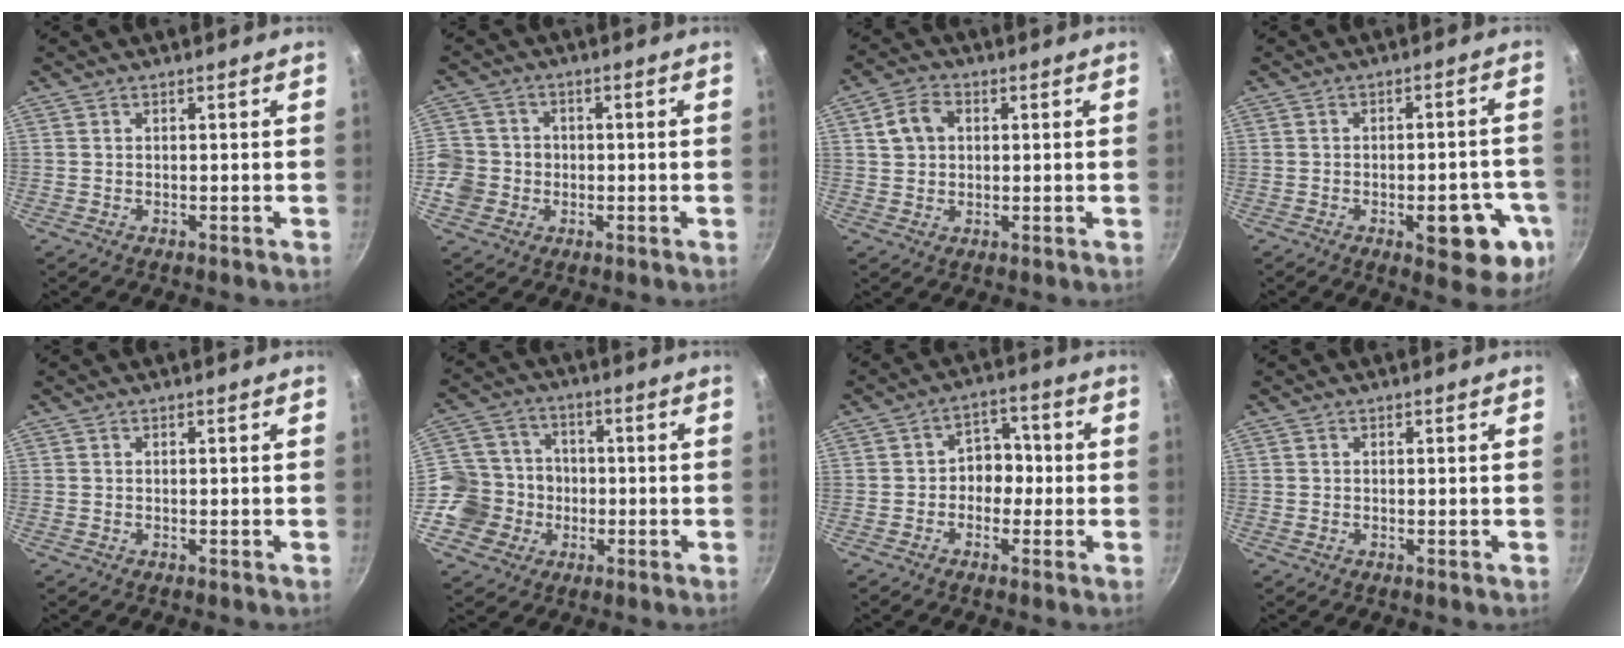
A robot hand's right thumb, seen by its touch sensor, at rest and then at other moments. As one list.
[{"total": 7.0, "force": [-1.4, 6.6, 1.8], "torque": [-0.015, 0.016, -0.027]}, {"total": 5.9, "force": [1.5, 4.4, 3.5], "torque": [-0.055, 0.007, 0.024]}, {"total": 11.8, "force": [-4.6, 4.3, 9.9], "torque": [-0.100, 0.025, -0.051]}, {"total": 0.0}, {"total": 11.4, "force": [-2.8, 10.8, 2.7], "torque": [-0.020, 0.030, -0.051]}, {"total": 6.3, "force": [-0.8, 4.9, 3.9], "torque": [-0.016, 0.026, -0.026]}, {"total": 0.0}]